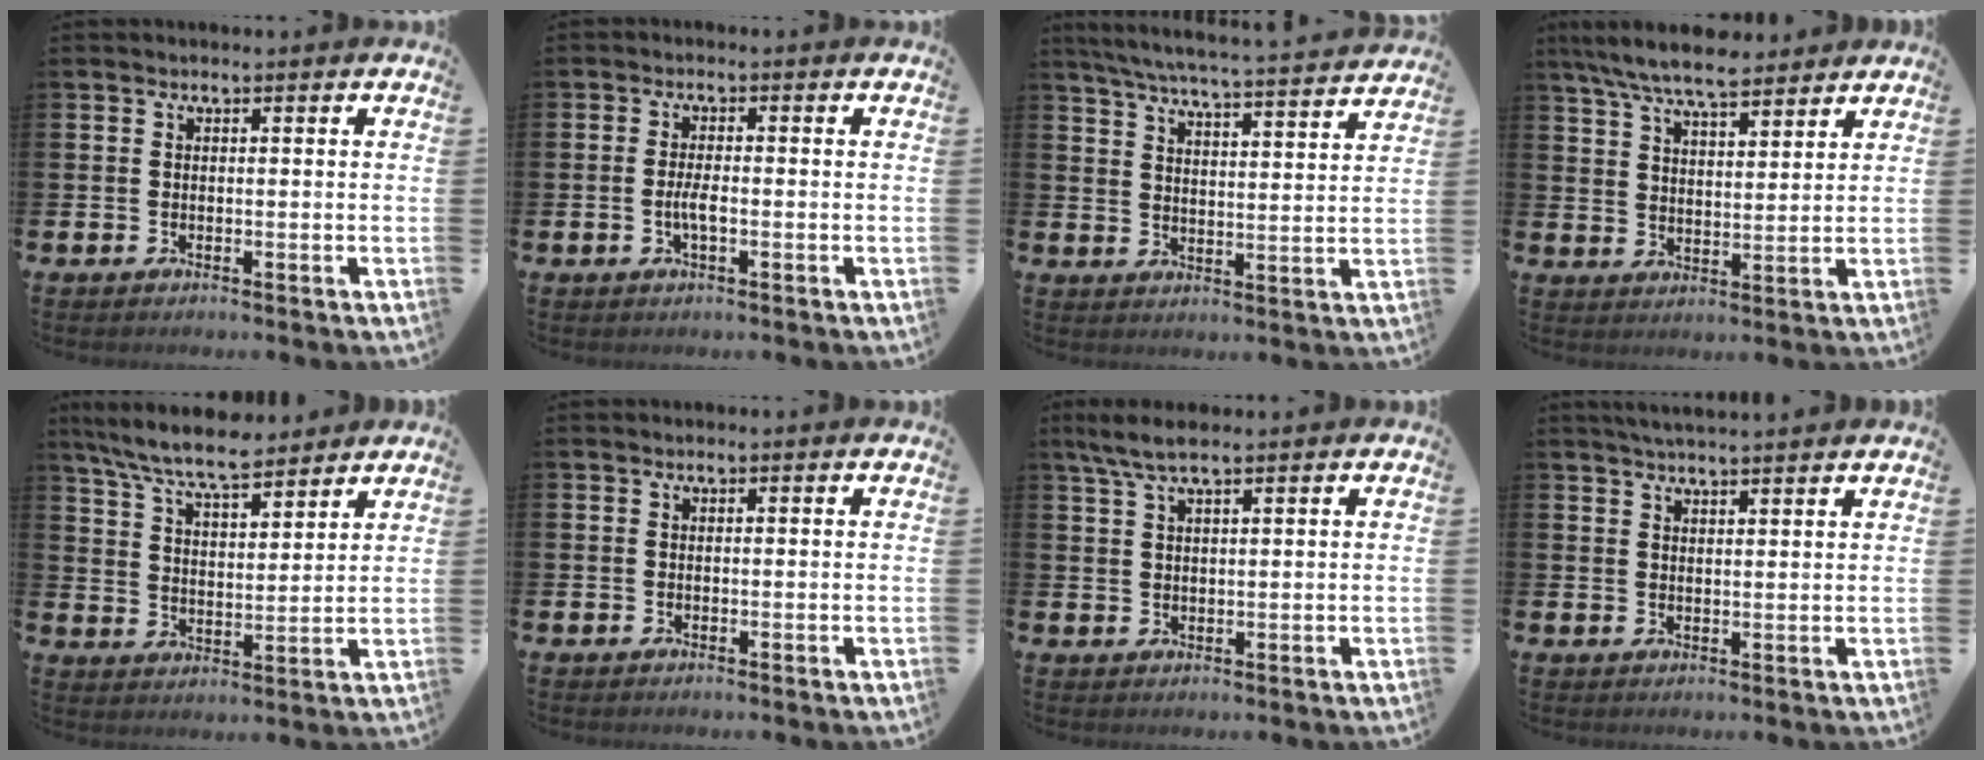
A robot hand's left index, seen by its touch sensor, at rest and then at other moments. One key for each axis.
{"total": 2.3, "fx": -0.6, "fy": 0.7, "fz": 2.2, "tx": -0.032, "ty": -0.001, "tz": -0.014}
{"total": 6.2, "fx": 6.0, "fy": -0.1, "fz": 1.8, "tx": -0.057, "ty": -0.044, "tz": 0.103}
{"total": 8.3, "fx": 7.6, "fy": 1.6, "fz": 2.9, "tx": -0.078, "ty": -0.026, "tz": 0.140}
{"total": 8.2, "fx": 7.5, "fy": 1.2, "fz": 3.0, "tx": -0.089, "ty": -0.031, "tz": 0.136}
{"total": 0.0}
{"total": 4.5, "fx": 3.4, "fy": 0.9, "fz": 2.9, "tx": -0.069, "ty": 0.000, "tz": 0.062}
{"total": 3.3, "fx": 3.2, "fy": -0.3, "fz": 0.5, "tx": -0.012, "ty": -0.011, "tz": 0.058}